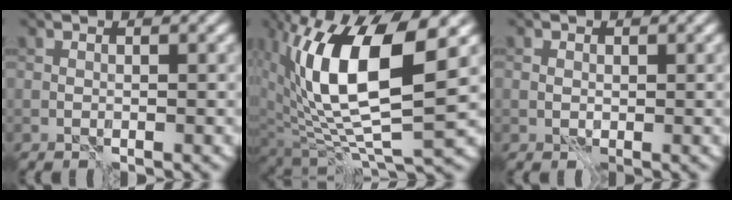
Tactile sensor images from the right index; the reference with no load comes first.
{"total": 11.8, "force": [2.8, 4.9, 10.3], "torque": [-0.197, -0.003, 0.053]}
{"total": 0.6, "force": [0.3, 0.5, -0.2], "torque": [0.005, -0.001, 0.003]}